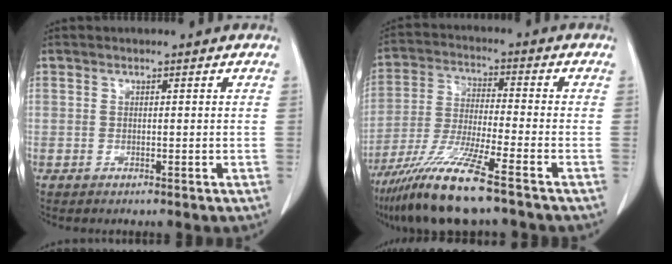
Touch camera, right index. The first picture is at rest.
{"total": 12.4, "force": [-8.8, -0.3, 8.7], "torque": [-0.176, -0.037, -0.166]}